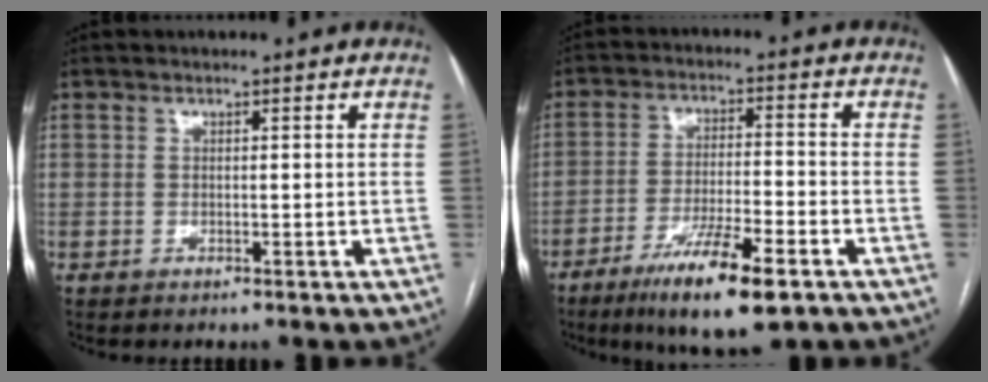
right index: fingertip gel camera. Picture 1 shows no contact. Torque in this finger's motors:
{"motor_torque": [0.99, -1.15, 0.73, 0.16]}